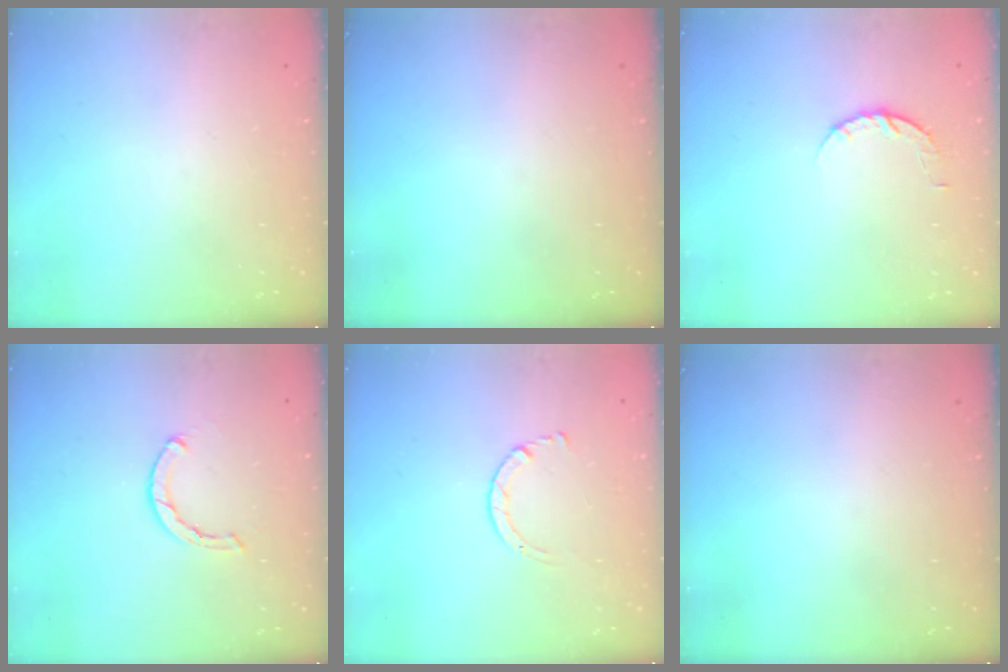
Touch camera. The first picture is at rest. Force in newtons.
{"total": 0.0}
{"total": 5.2, "press": 5.2, "slide": 0.8}
{"total": 2.1, "press": 2.1, "slide": 0.2}
{"total": 2.7, "press": 2.7, "slide": 0.3}
{"total": 0.0}